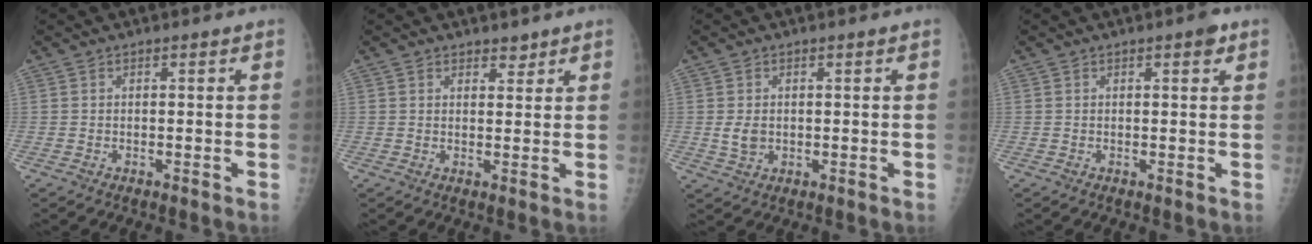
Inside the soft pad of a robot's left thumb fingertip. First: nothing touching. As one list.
[{"total": 2.0, "force": [1.6, 1.1, 0.4], "torque": [0.010, -0.011, 0.021]}, {"total": 3.0, "force": [0.1, 2.3, 2.0], "torque": [-0.032, -0.005, 0.007]}, {"total": 1.8, "force": [1.0, 0.6, 1.4], "torque": [-0.015, -0.002, 0.011]}]